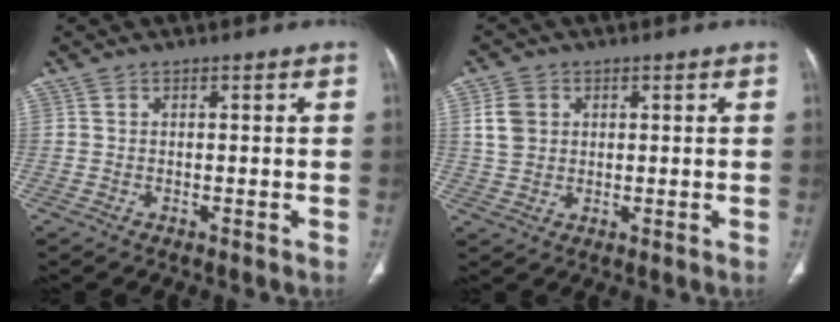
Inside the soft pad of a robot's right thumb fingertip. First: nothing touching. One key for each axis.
{"total": 5.5, "fx": 1.5, "fy": 4.4, "fz": 2.8, "tx": -0.037, "ty": -0.002, "tz": 0.031}